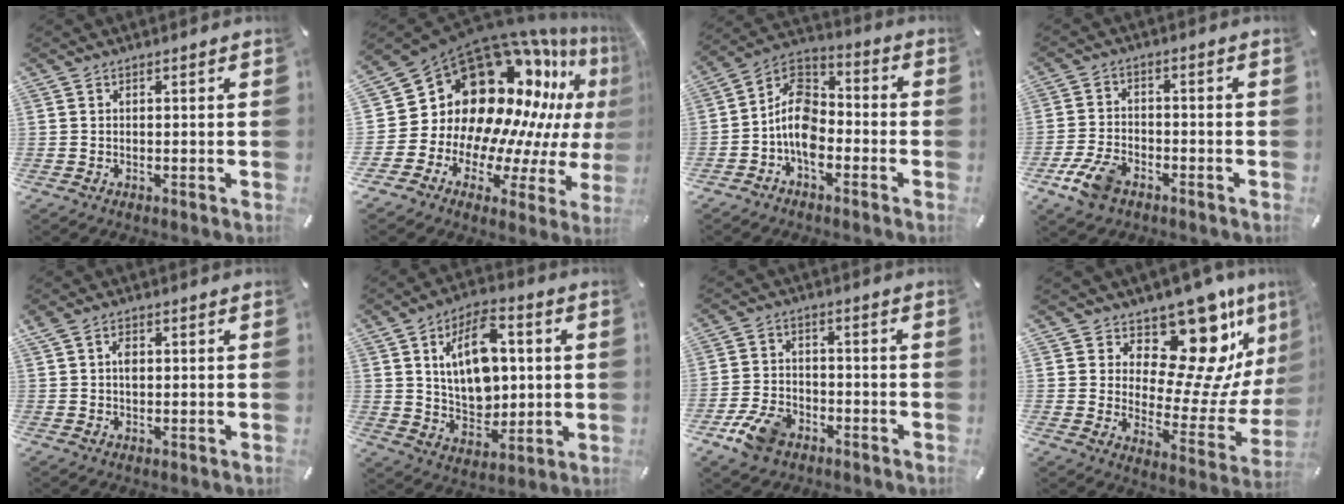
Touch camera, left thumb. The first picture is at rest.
{"total": 24.2, "force": [11.1, 16.7, 13.5], "torque": [-0.202, -0.148, 0.235]}
{"total": 10.7, "force": [-4.5, 6.9, 6.8], "torque": [-0.149, 0.016, -0.089]}
{"total": 8.2, "force": [-4.7, 4.8, 4.7], "torque": [-0.106, 0.017, -0.088]}
{"total": 2.9, "force": [0.5, 1.9, 2.1], "torque": [-0.038, 0.004, 0.005]}
{"total": 15.0, "force": [3.6, 9.9, 10.7], "torque": [-0.182, 0.001, 0.060]}
{"total": 8.7, "force": [-4.7, 5.7, 4.4], "torque": [-0.095, 0.023, -0.086]}
{"total": 17.8, "force": [11.6, 8.3, 10.6], "torque": [-0.142, -0.115, 0.192]}